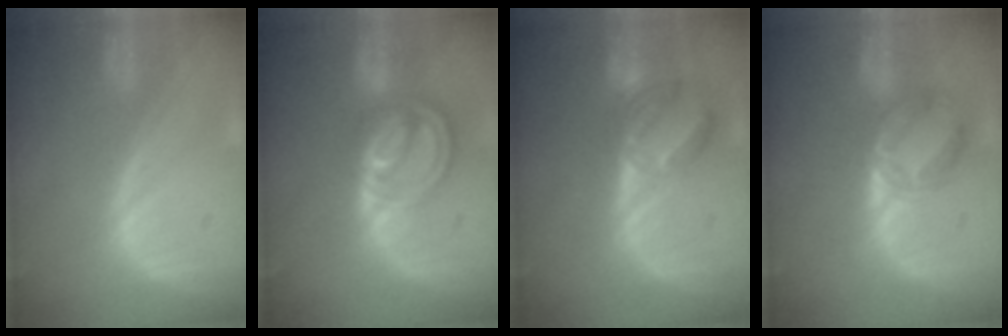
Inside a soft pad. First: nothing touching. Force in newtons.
{"total": 8.6, "press": 7.3, "slide": 4.6}
{"total": 7.1, "press": 6.1, "slide": 3.6}
{"total": 5.5, "press": 5.4, "slide": 1.1}